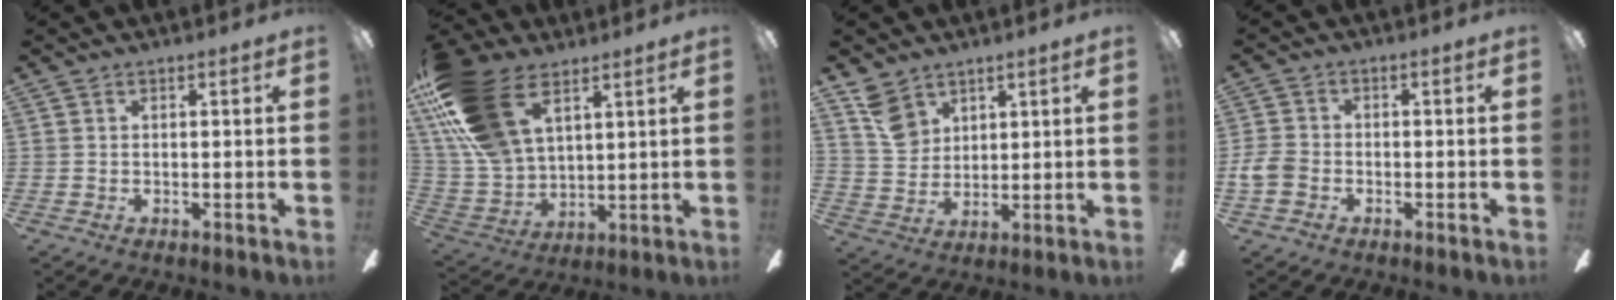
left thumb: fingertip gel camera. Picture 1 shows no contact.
{"total": 23.3, "force": [11.8, 13.1, 15.3], "torque": [-0.344, -0.038, 0.220]}
{"total": 8.7, "force": [5.5, 6.0, 3.2], "torque": [-0.061, -0.013, 0.107]}
{"total": 5.3, "force": [-2.2, 3.8, 3.0], "torque": [-0.066, 0.012, -0.040]}